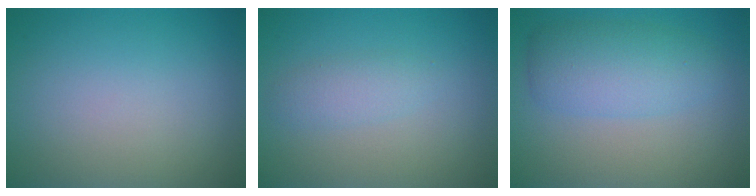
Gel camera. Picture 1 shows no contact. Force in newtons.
{"total": 1.7, "press": 1.7, "slide": 0.0}
{"total": 4.5, "press": 4.5, "slide": 0.1}